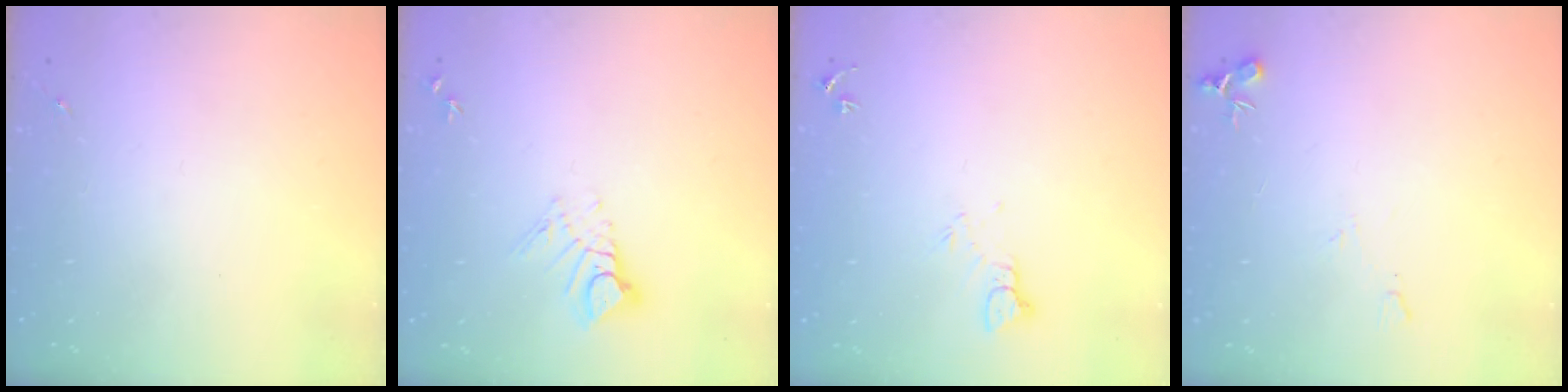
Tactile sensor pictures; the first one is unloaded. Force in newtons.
{"total": 7.9, "press": 7.8, "slide": 0.7}
{"total": 3.9, "press": 3.8, "slide": 0.4}
{"total": 6.9, "press": 6.9, "slide": 0.7}